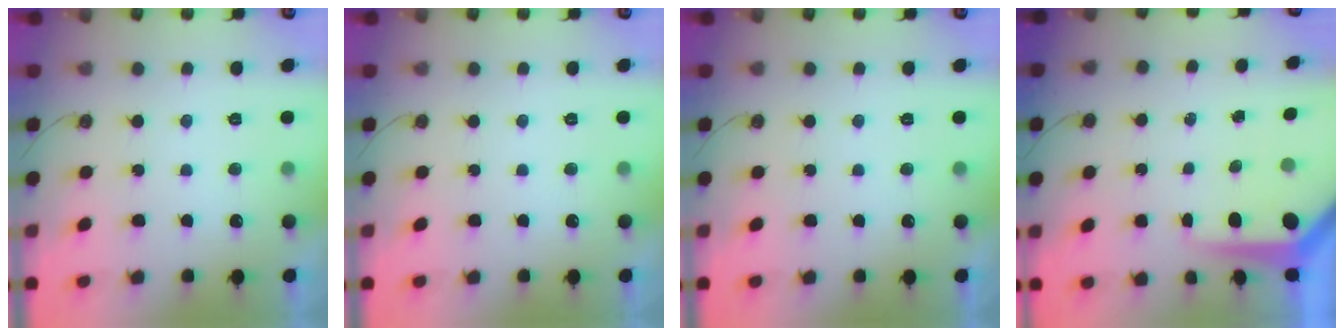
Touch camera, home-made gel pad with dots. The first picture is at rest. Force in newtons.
{"total": 0.0}
{"total": 0.0}
{"total": 7.2, "press": 7.2, "slide": 0.5}